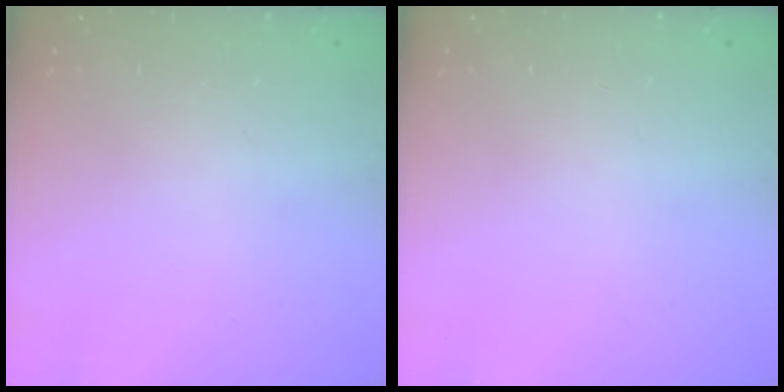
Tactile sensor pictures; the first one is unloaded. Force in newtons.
{"total": 0.0}